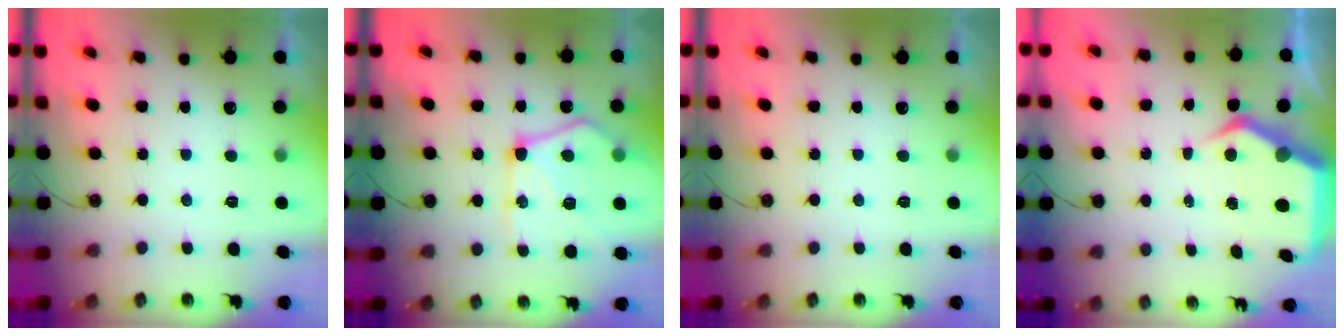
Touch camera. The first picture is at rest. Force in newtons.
{"total": 18.8, "press": 18.7, "slide": 1.8}
{"total": 0.0}
{"total": 8.6, "press": 8.5, "slide": 1.3}